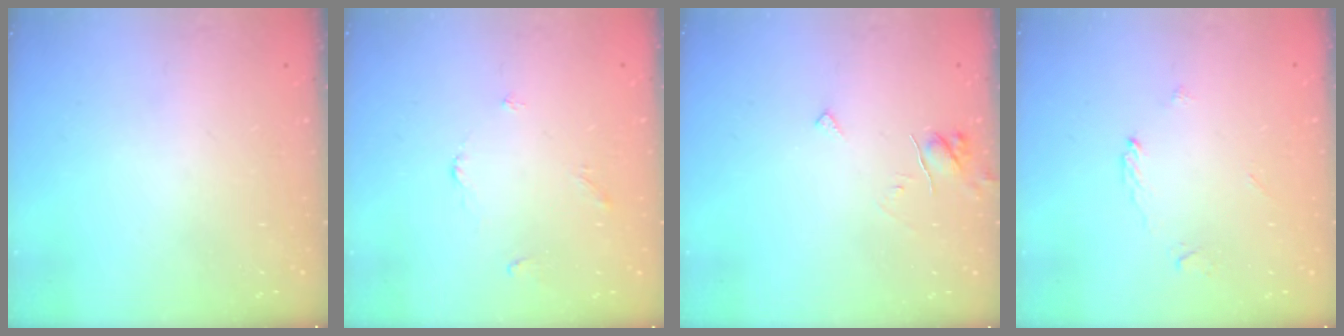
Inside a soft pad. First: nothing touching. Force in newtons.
{"total": 2.9, "press": 2.9, "slide": 0.5}
{"total": 4.5, "press": 4.5, "slide": 0.4}
{"total": 2.2, "press": 2.2, "slide": 0.3}